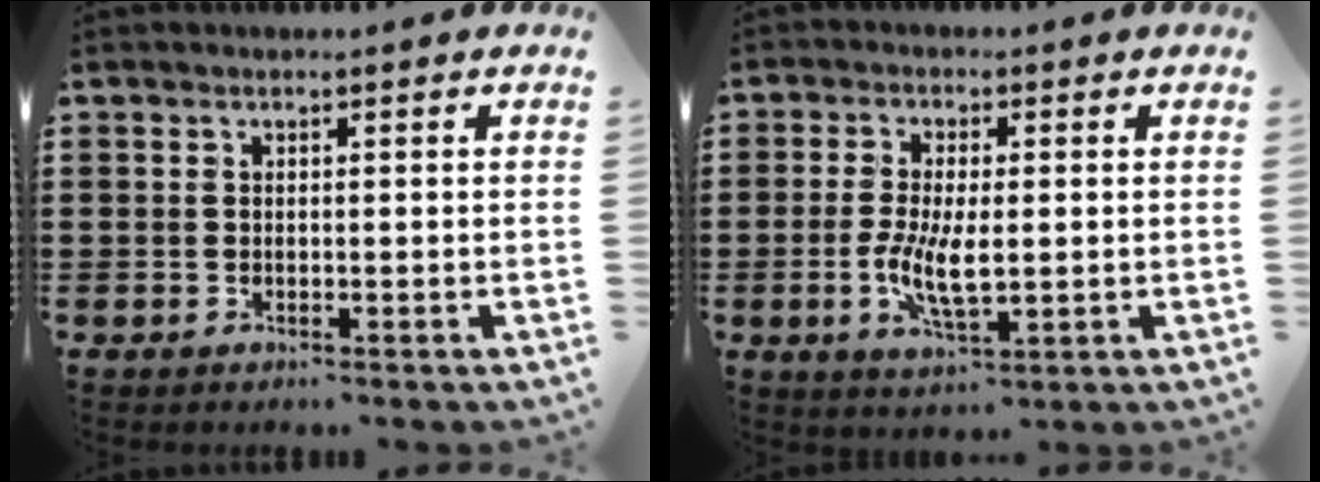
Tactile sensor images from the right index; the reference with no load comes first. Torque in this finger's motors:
{"motor_torque": [2.14, 0.00, 0.35, 0.17]}